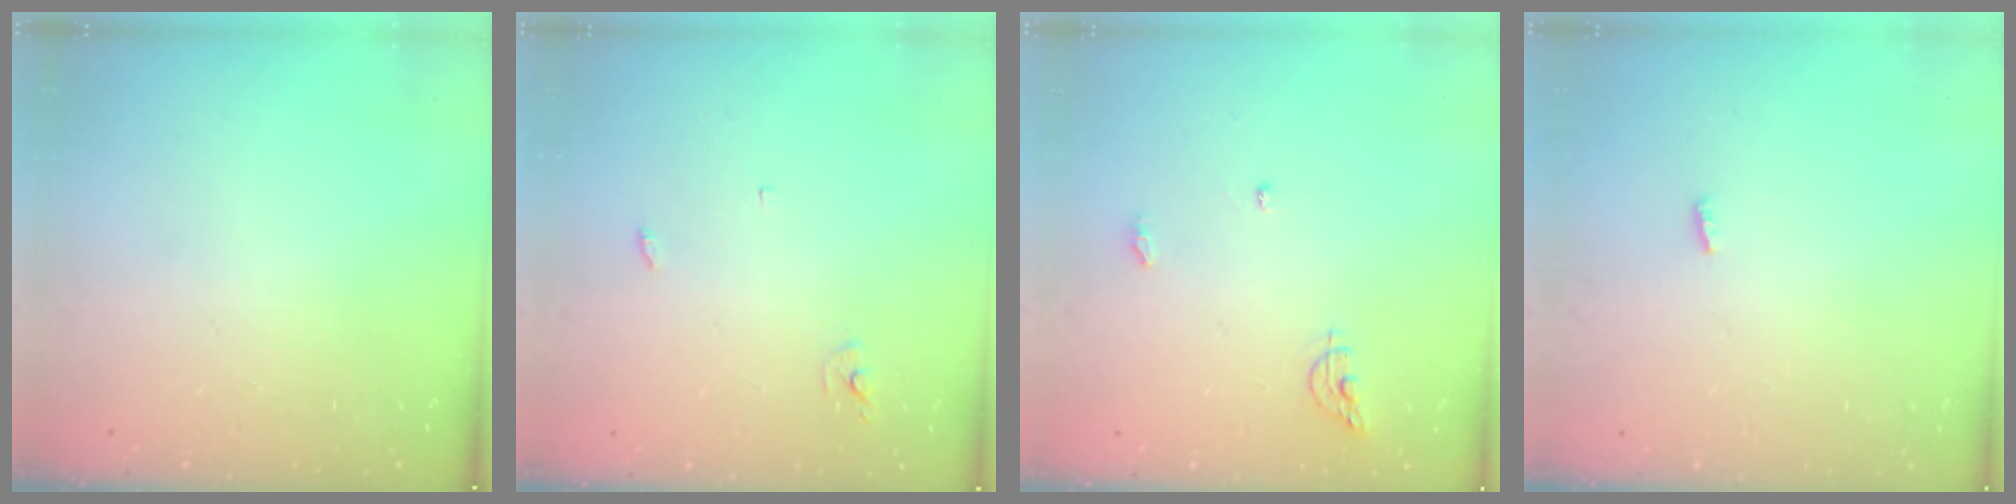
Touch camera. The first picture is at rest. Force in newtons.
{"total": 2.4, "press": 2.4, "slide": 0.2}
{"total": 6.5, "press": 6.5, "slide": 0.5}
{"total": 2.3, "press": 2.1, "slide": 0.8}